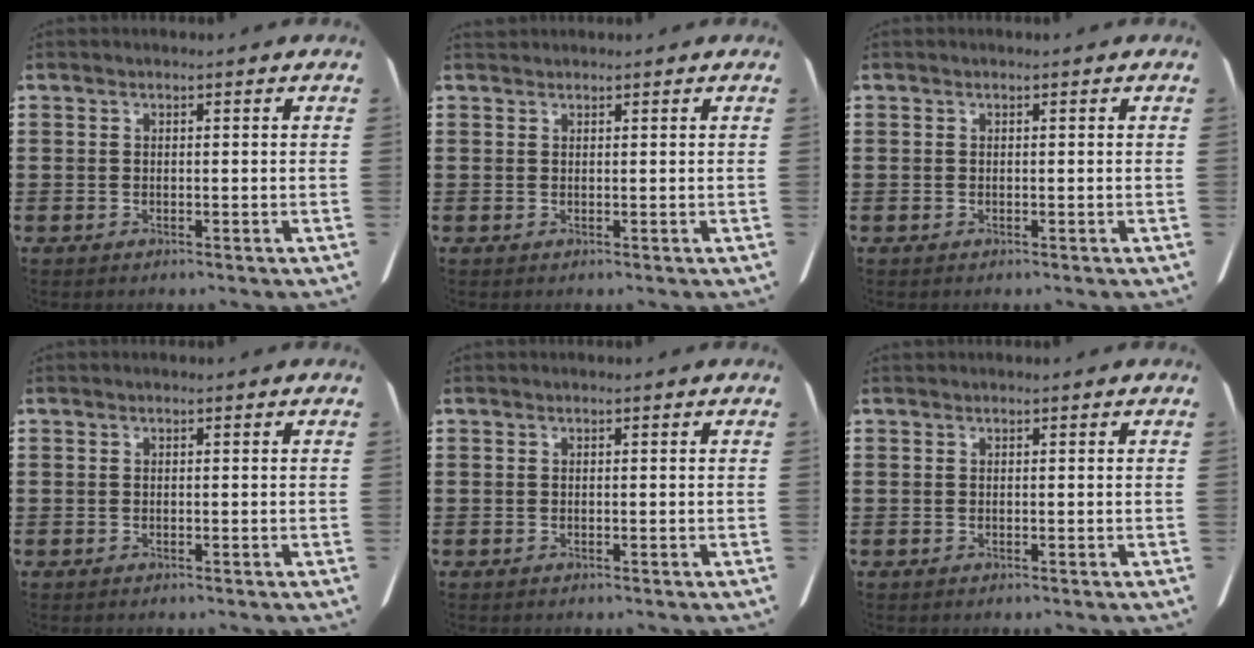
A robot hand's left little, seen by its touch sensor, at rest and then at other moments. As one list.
[{"total": 0.8, "force": [0.8, 0.2, 0.1], "torque": [-0.002, 0.003, 0.014]}, {"total": 0.0}, {"total": 0.0}, {"total": 0.0}, {"total": 0.0}]